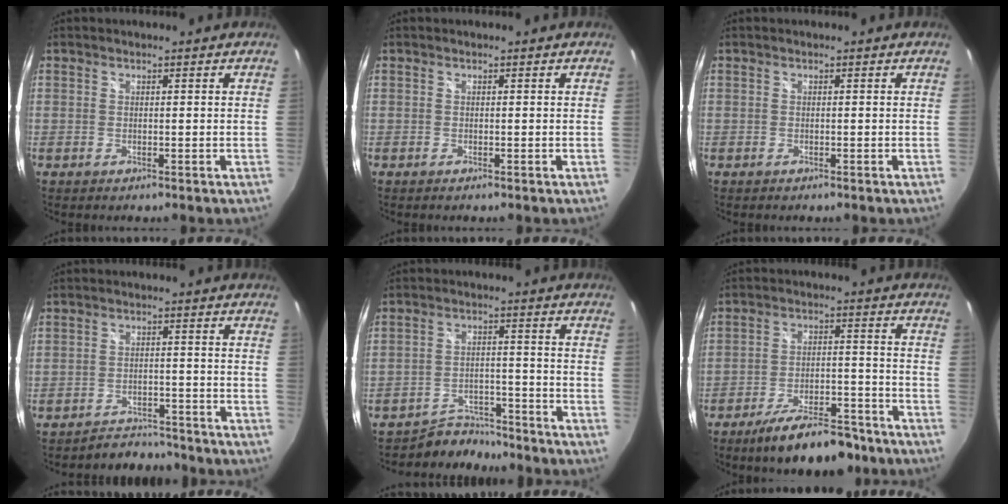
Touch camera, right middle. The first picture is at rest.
{"total": 0.0}
{"total": 0.0}
{"total": 5.5, "force": [-5.3, 1.7, -0.3], "torque": [-0.004, 0.009, -0.079]}
{"total": 6.8, "force": [-6.5, 2.0, 0.1], "torque": [-0.014, 0.010, -0.103]}
{"total": 13.7, "force": [-10.8, 4.1, 7.4], "torque": [-0.131, -0.002, -0.158]}